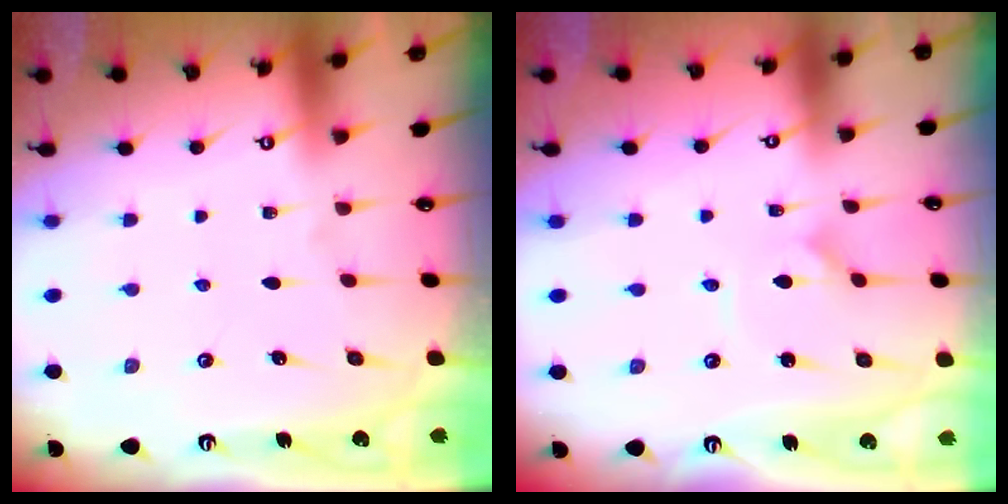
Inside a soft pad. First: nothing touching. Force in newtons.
{"total": 2.3, "press": 2.3, "slide": 0.2}